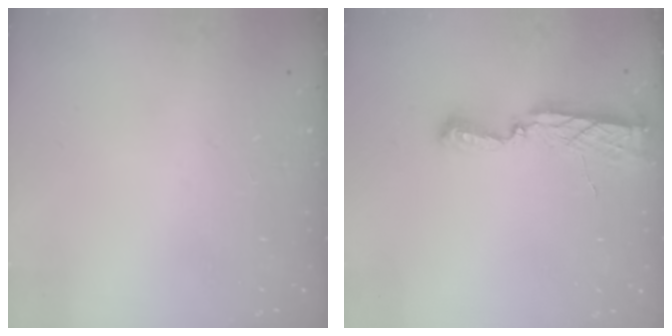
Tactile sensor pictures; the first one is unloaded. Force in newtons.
{"total": 8.1, "press": 8.0, "slide": 0.5}